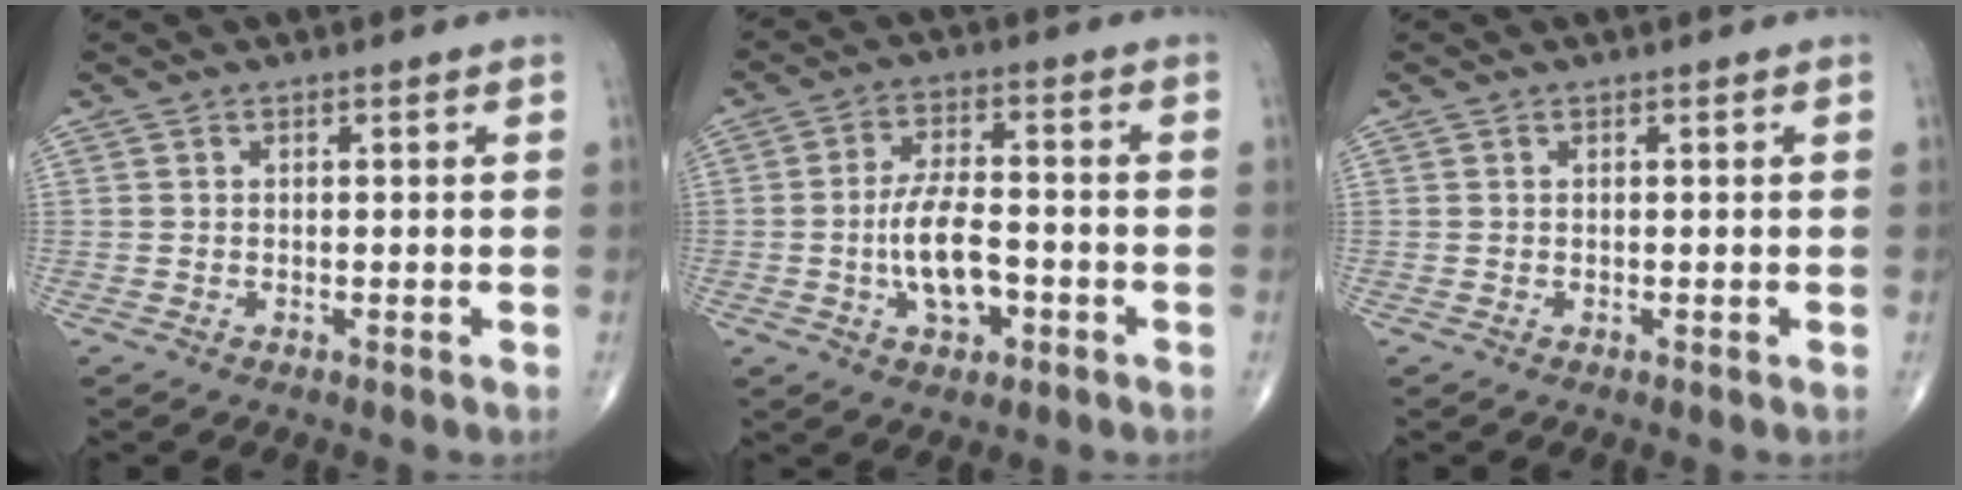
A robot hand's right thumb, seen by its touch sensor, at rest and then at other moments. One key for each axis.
{"total": 9.0, "fx": -2.2, "fy": 4.4, "fz": 7.6, "tx": -0.133, "ty": 0.018, "tz": -0.040}
{"total": 0.0}